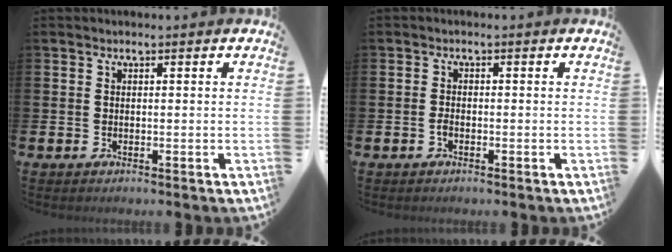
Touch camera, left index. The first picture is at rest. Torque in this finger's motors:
{"motor_torque": [0.17, 0.15, -0.01, 0.03]}